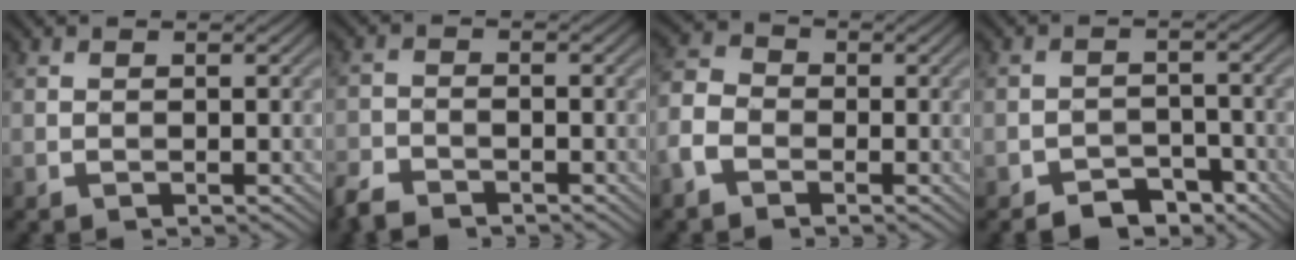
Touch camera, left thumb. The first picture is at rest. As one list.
[{"total": 3.7, "force": [-3.2, 1.2, 1.3], "torque": [-0.029, -0.009, -0.072]}, {"total": 4.7, "force": [-2.5, 3.2, 2.4], "torque": [-0.070, 0.004, -0.065]}, {"total": 4.6, "force": [-3.7, 2.2, 1.5], "torque": [-0.017, 0.005, -0.062]}]